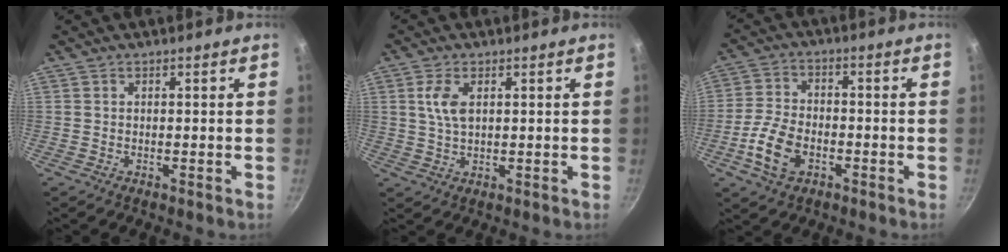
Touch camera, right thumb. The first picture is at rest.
{"total": 4.7, "force": [1.4, 2.4, 3.8], "torque": [-0.076, -0.003, 0.029]}
{"total": 9.2, "force": [-3.4, 5.8, 6.2], "torque": [-0.116, 0.021, -0.071]}